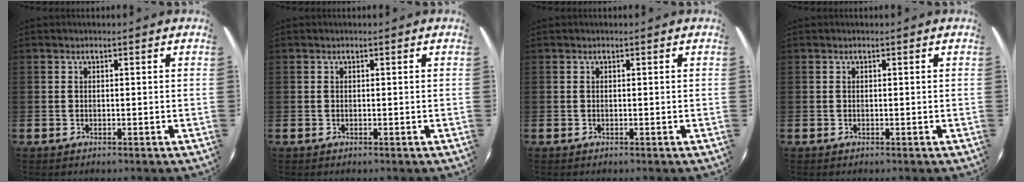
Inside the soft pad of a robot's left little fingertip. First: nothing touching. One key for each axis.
{"total": 0.0}
{"total": 0.0}
{"total": 0.0}